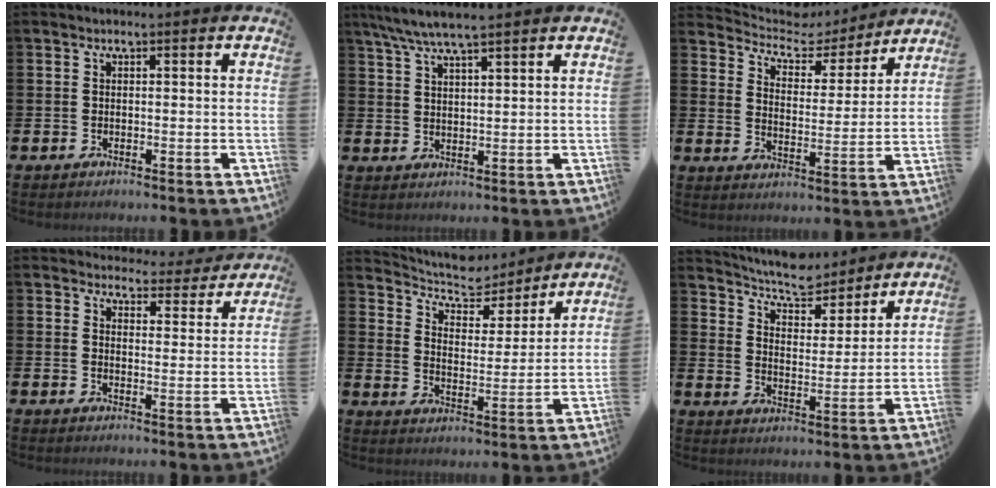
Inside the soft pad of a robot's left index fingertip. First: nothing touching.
{"total": 5.6, "force": [5.0, 0.3, 2.5], "torque": [-0.066, -0.012, 0.091]}
{"total": 6.0, "force": [5.5, 2.3, 0.7], "torque": [-0.044, -0.045, 0.091]}
{"total": 4.2, "force": [4.0, 1.2, 0.0], "torque": [-0.008, -0.035, 0.068]}
{"total": 7.2, "force": [6.6, 2.5, 1.2], "torque": [-0.058, -0.051, 0.115]}
{"total": 7.7, "force": [7.2, 2.1, 1.5], "torque": [-0.056, -0.053, 0.127]}